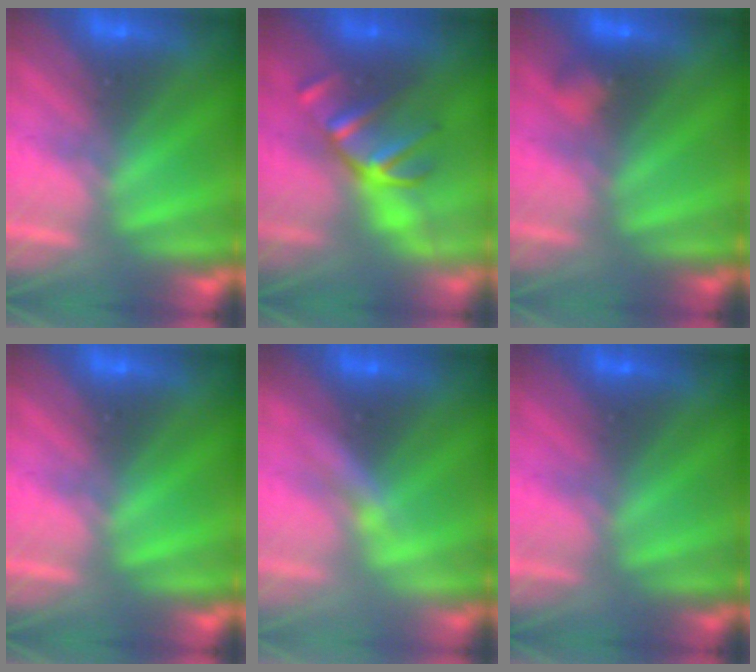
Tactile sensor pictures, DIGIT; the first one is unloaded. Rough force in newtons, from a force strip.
{"total": 2.9}
{"total": 2.2}
{"total": 0.0}
{"total": 2.1}
{"total": 2.4}